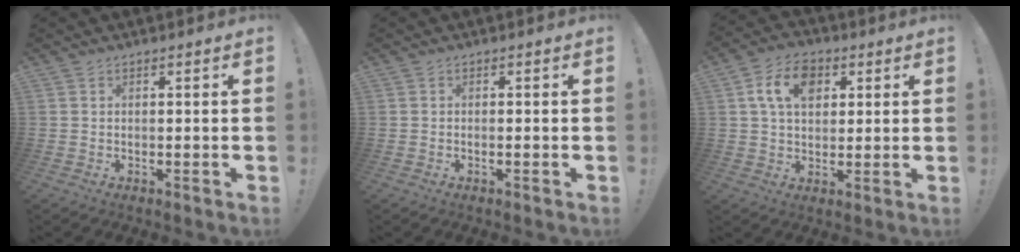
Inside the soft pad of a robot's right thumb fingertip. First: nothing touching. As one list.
[{"total": 0.6, "force": [-0.3, -0.2, 0.5], "torque": [-0.009, 0.000, -0.006]}, {"total": 11.3, "force": [3.7, 8.0, 7.0], "torque": [-0.114, 0.011, 0.070]}]